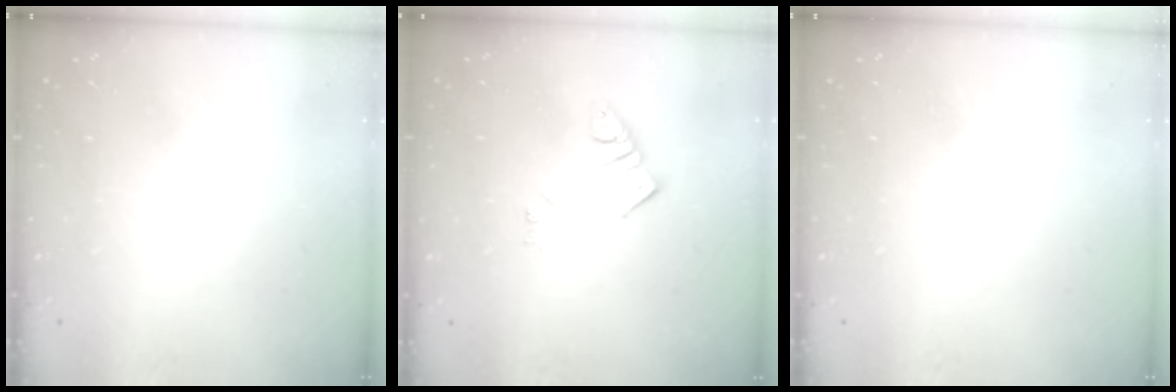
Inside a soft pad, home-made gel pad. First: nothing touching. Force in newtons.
{"total": 3.5, "press": 3.5, "slide": 0.4}
{"total": 0.0}